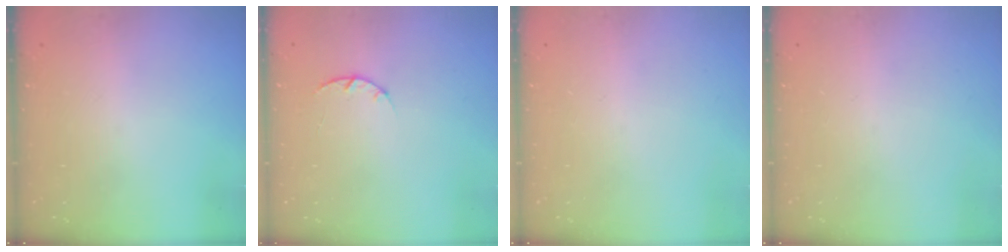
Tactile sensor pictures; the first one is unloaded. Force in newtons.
{"total": 2.9, "press": 2.9, "slide": 0.5}
{"total": 0.0}
{"total": 0.0}